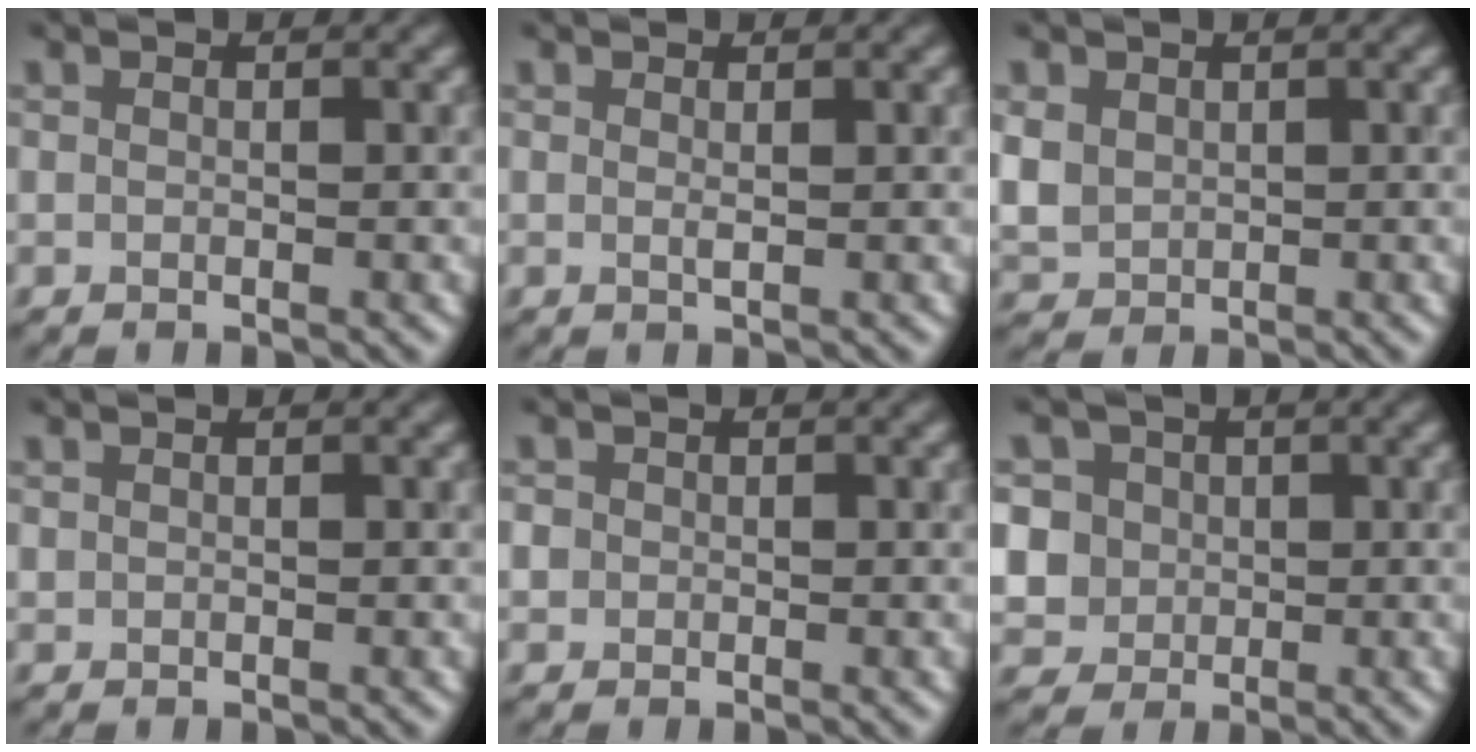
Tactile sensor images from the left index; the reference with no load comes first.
{"total": 0.6, "force": [0.3, 0.1, 0.6], "torque": [-0.010, -0.002, 0.004]}
{"total": 2.5, "force": [0.8, 2.1, 1.1], "torque": [-0.034, -0.002, 0.019]}
{"total": 0.0}
{"total": 1.2, "force": [0.0, 1.1, 0.3], "torque": [0.004, -0.002, -0.002]}
{"total": 6.4, "force": [2.0, 5.6, 2.4], "torque": [-0.047, 0.021, 0.014]}